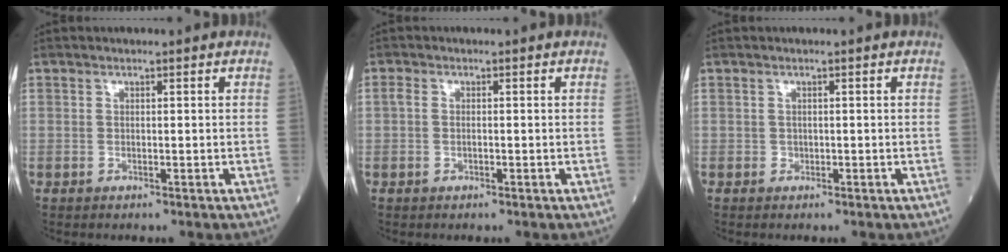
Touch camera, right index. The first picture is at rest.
{"total": 1.6, "force": [-0.2, 1.0, 1.3], "torque": [-0.031, 0.012, -0.003]}
{"total": 0.6, "force": [-0.1, 0.5, 0.1], "torque": [-0.001, 0.003, -0.004]}